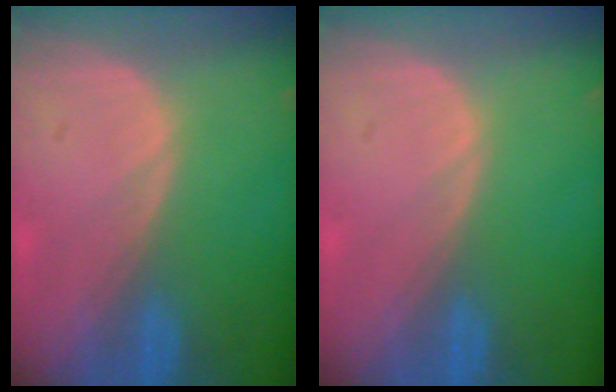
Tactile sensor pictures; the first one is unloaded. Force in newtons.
{"total": 0.0}